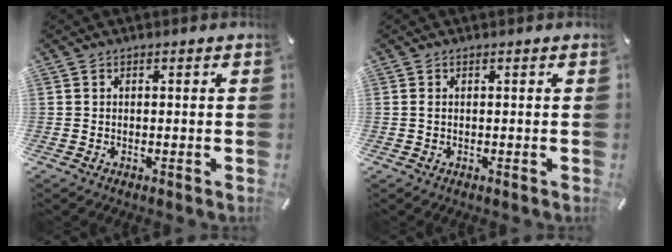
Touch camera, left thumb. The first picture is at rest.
{"total": 0.6, "force": [-0.1, 0.1, 0.6], "torque": [-0.013, 0.000, -0.002]}